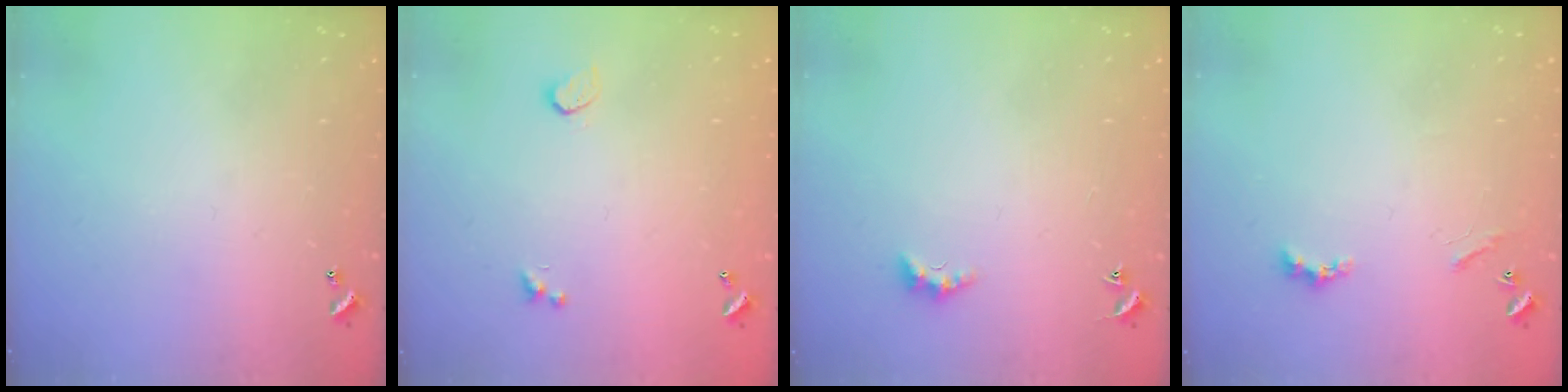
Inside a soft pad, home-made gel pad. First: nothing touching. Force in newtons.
{"total": 0.7, "press": 0.5, "slide": 0.4}
{"total": 2.2, "press": 2.1, "slide": 0.6}
{"total": 1.8, "press": 1.8, "slide": 0.5}